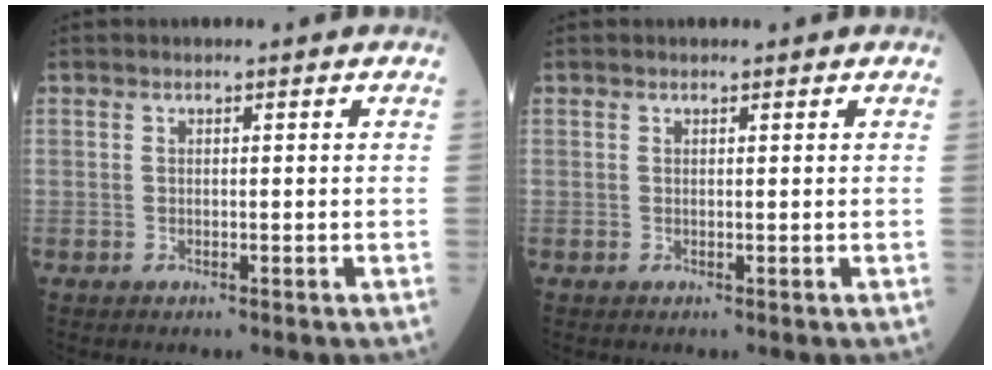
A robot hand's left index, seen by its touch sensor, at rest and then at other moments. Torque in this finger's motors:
{"motor_torque": [0.03, 0.11, -0.02, -0.01]}